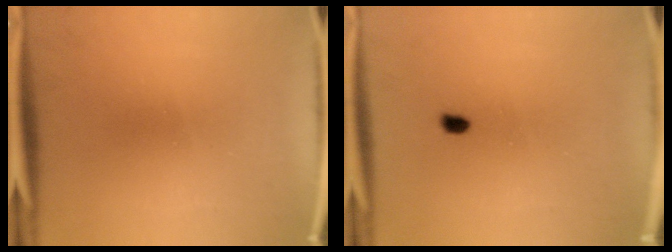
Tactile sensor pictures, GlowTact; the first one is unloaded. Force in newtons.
{"total": 0.8}